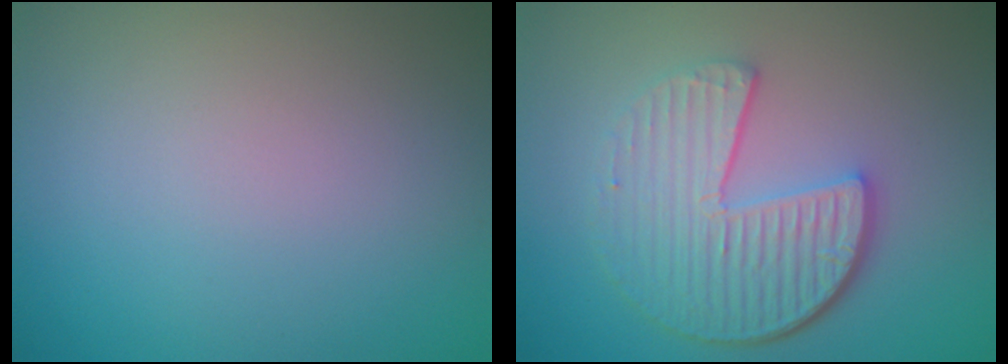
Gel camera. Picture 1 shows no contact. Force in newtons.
{"total": 6.2, "press": 4.4, "slide": 4.3}